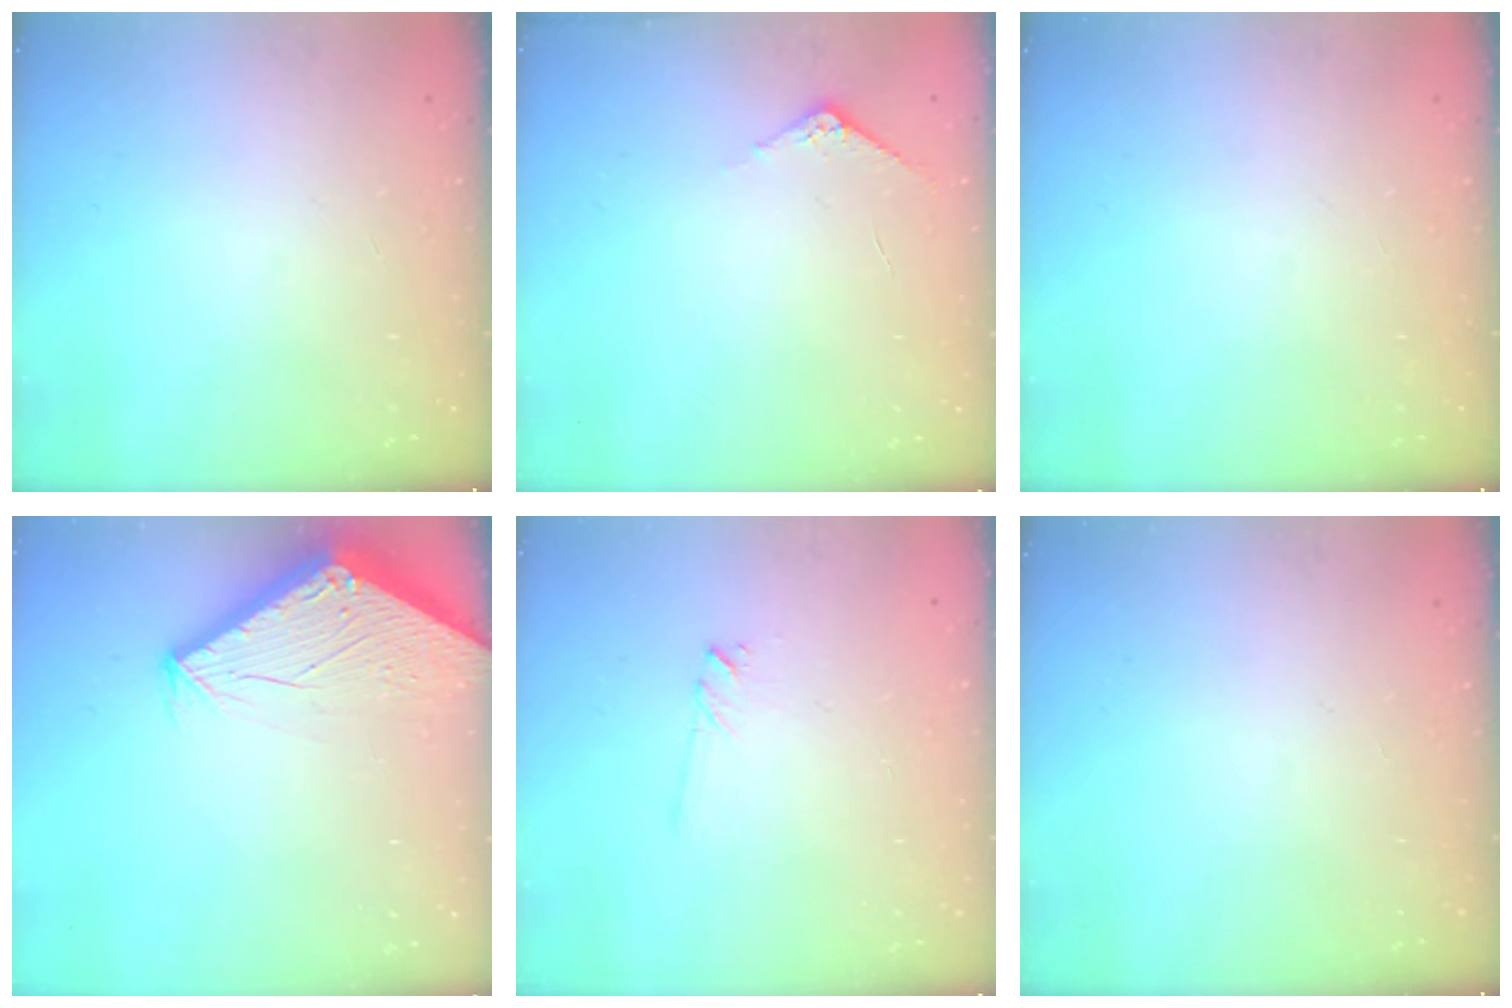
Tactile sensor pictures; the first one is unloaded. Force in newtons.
{"total": 5.7, "press": 5.7, "slide": 0.6}
{"total": 0.0}
{"total": 2.9, "press": 2.9, "slide": 0.1}
{"total": 3.2, "press": 3.2, "slide": 0.3}
{"total": 0.0}